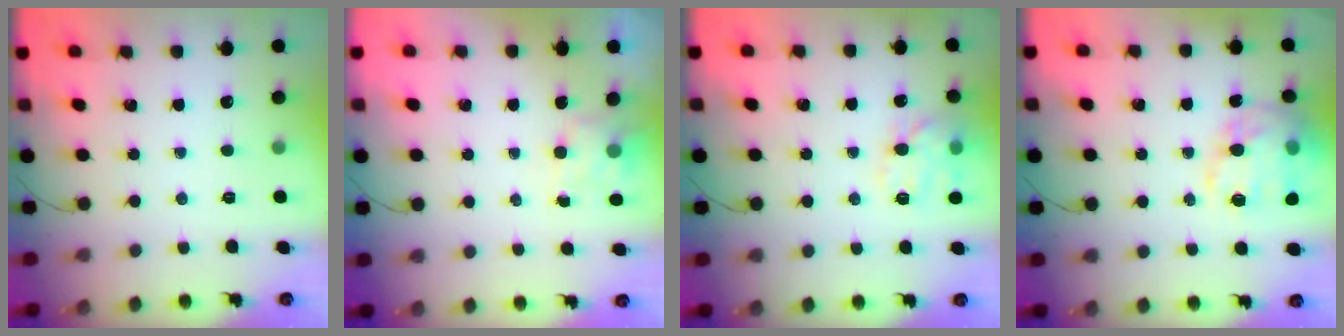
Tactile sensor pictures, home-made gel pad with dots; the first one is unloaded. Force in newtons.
{"total": 4.8, "press": 4.7, "slide": 1.1}
{"total": 11.9, "press": 11.8, "slide": 0.6}
{"total": 20.6, "press": 20.2, "slide": 3.6}